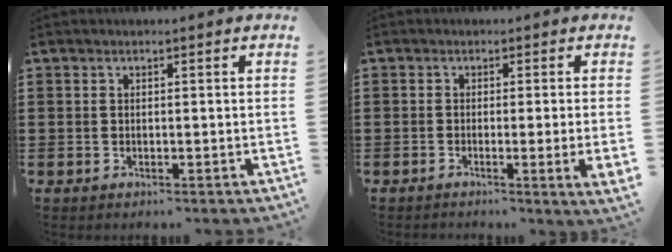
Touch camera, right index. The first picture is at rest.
{"total": 1.8, "force": [-0.4, -0.4, 1.7], "torque": [-0.030, -0.010, -0.007]}